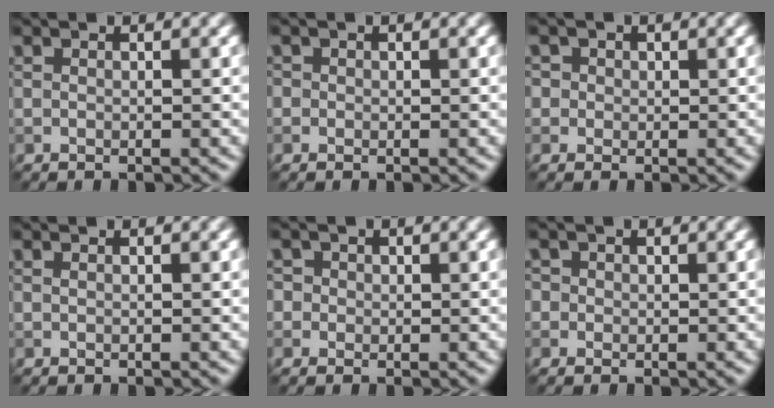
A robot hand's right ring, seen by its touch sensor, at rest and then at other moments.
{"total": 0.6, "force": [0.1, 0.6, 0.1], "torque": [0.005, -0.004, -0.003]}
{"total": 2.7, "force": [1.1, 2.3, 1.0], "torque": [-0.006, 0.010, 0.004]}
{"total": 0.0}
{"total": 2.8, "force": [1.0, 2.4, 1.0], "torque": [0.000, 0.015, -0.004]}
{"total": 1.9, "force": [0.7, 1.7, 0.7], "torque": [0.002, 0.009, -0.005]}